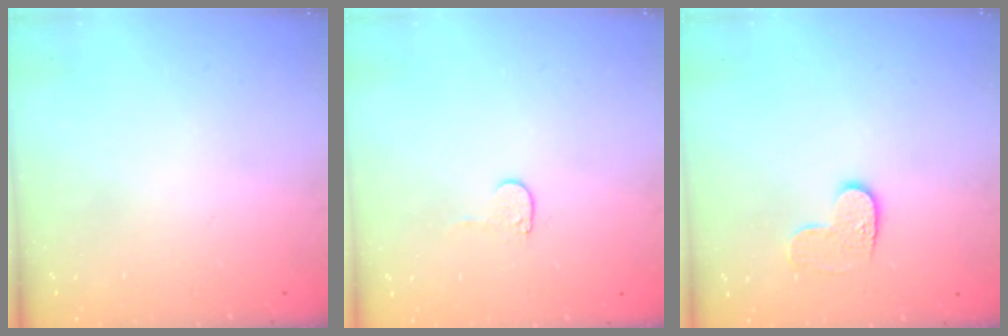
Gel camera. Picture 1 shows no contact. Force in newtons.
{"total": 4.0, "press": 4.0, "slide": 0.3}
{"total": 6.8, "press": 6.8, "slide": 0.1}